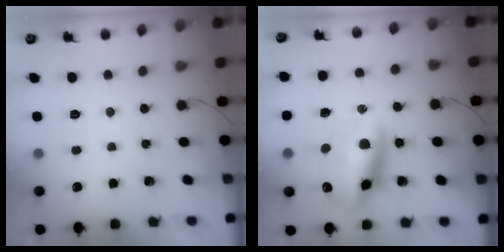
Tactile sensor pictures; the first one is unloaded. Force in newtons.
{"total": 12.7, "press": 12.2, "slide": 3.5}